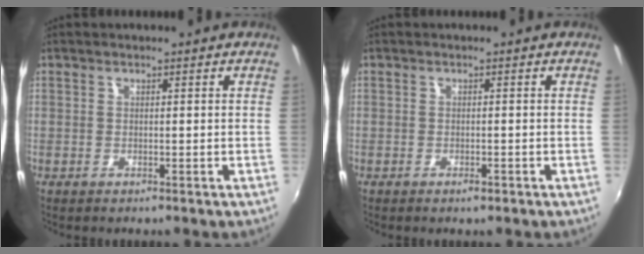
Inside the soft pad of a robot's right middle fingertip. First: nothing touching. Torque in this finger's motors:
{"motor_torque": [0.90, -1.23, 0.34, 0.04]}